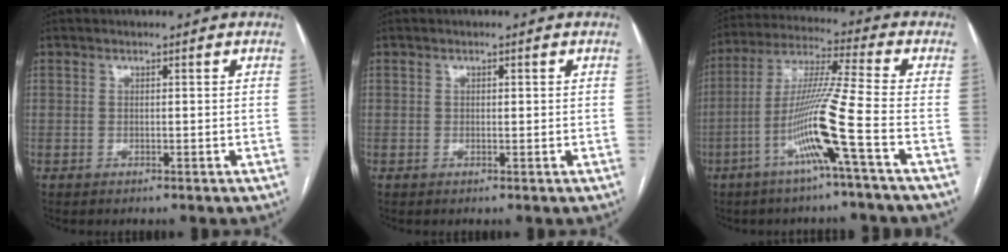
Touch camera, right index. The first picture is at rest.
{"total": 0.5, "force": [0.1, 0.3, 0.4], "torque": [-0.005, 0.000, 0.002]}
{"total": 12.3, "force": [-4.8, -2.1, 11.2], "torque": [-0.219, -0.003, -0.098]}